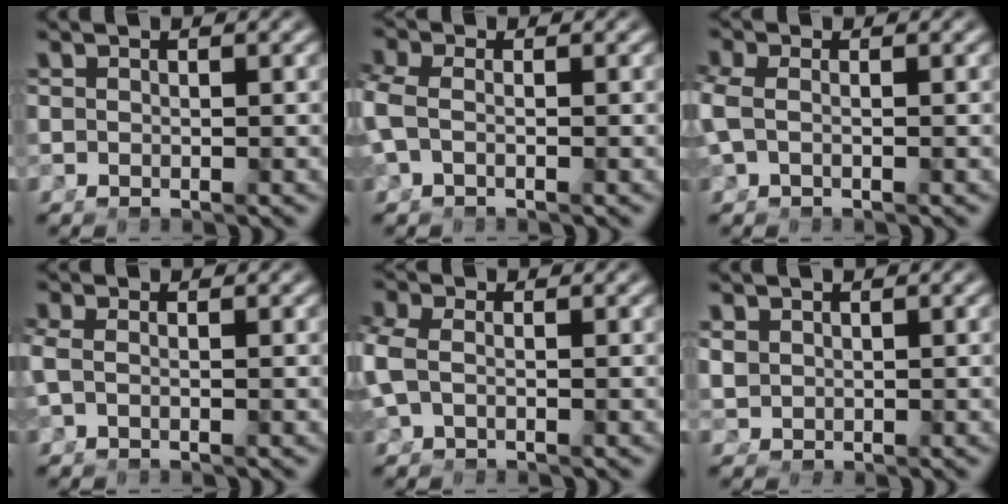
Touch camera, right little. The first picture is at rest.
{"total": 2.2, "force": [-0.3, 0.9, 2.0], "torque": [-0.058, -0.008, 0.001]}
{"total": 1.6, "force": [-0.2, 0.5, 1.5], "torque": [-0.047, -0.005, 0.005]}
{"total": 1.2, "force": [-0.3, -0.2, 1.1], "torque": [-0.032, -0.006, 0.002]}
{"total": 2.1, "force": [-0.1, 1.2, 1.8], "torque": [-0.059, -0.007, 0.008]}
{"total": 1.1, "force": [0.6, 0.7, 0.6], "torque": [-0.016, -0.005, 0.024]}